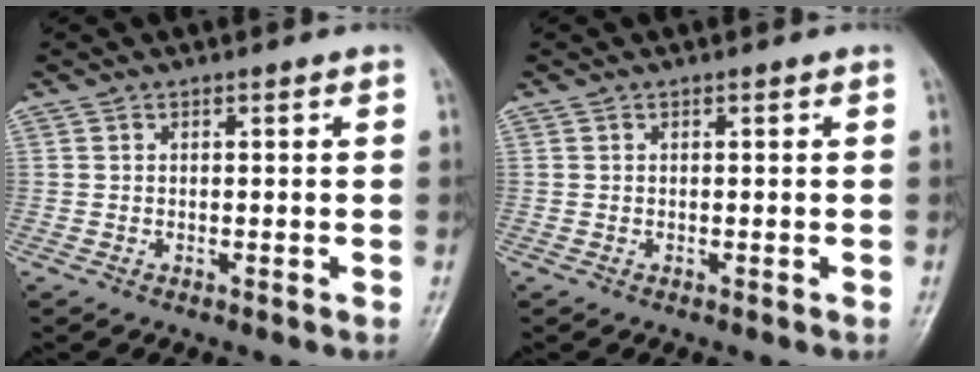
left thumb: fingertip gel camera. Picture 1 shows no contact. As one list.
[{"total": 0.0}]